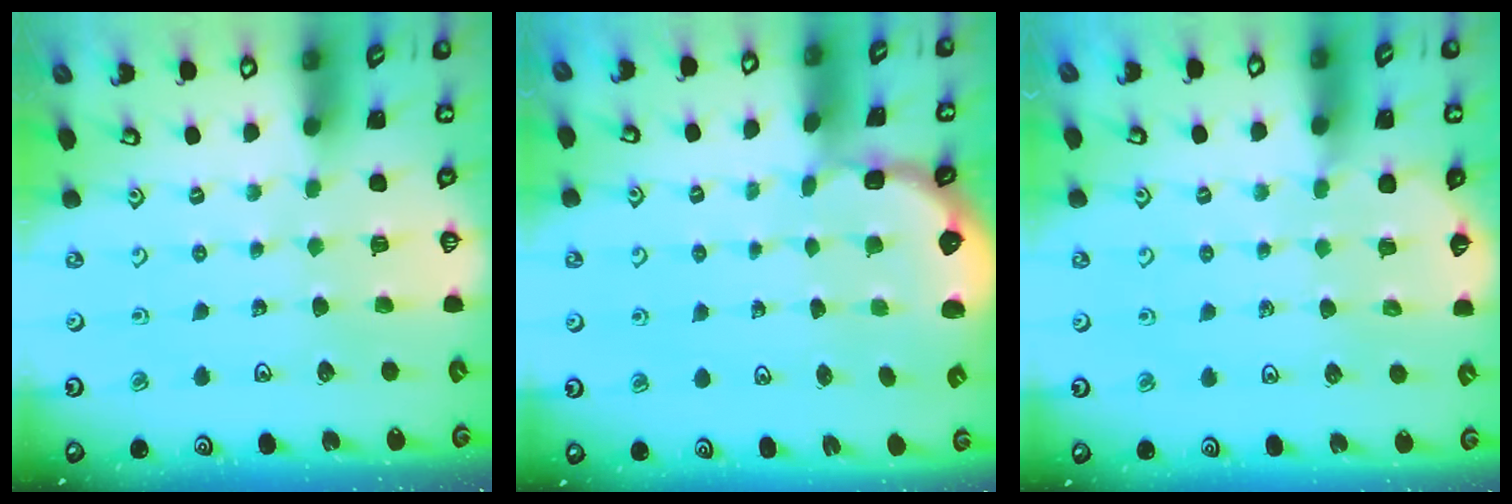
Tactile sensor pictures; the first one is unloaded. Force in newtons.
{"total": 2.6, "press": 2.1, "slide": 1.6}
{"total": 4.7, "press": 4.7, "slide": 0.7}